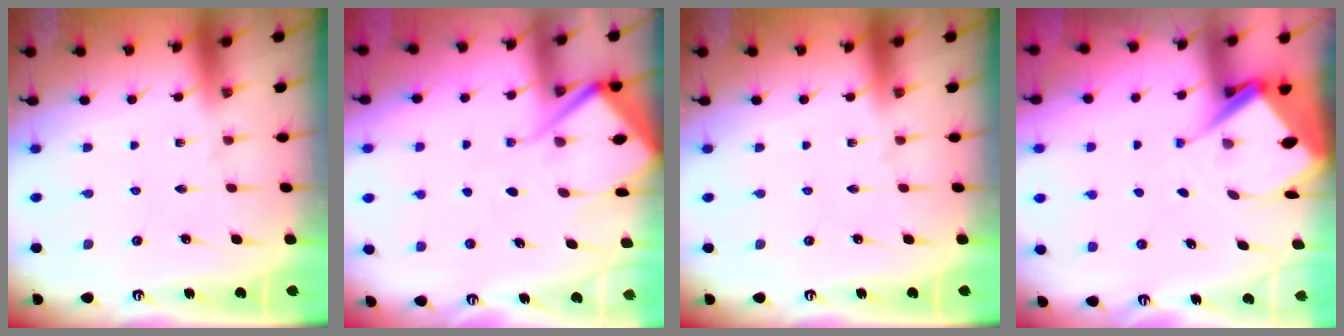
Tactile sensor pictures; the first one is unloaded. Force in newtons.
{"total": 7.2, "press": 7.1, "slide": 0.8}
{"total": 0.0}
{"total": 8.2, "press": 8.1, "slide": 0.6}